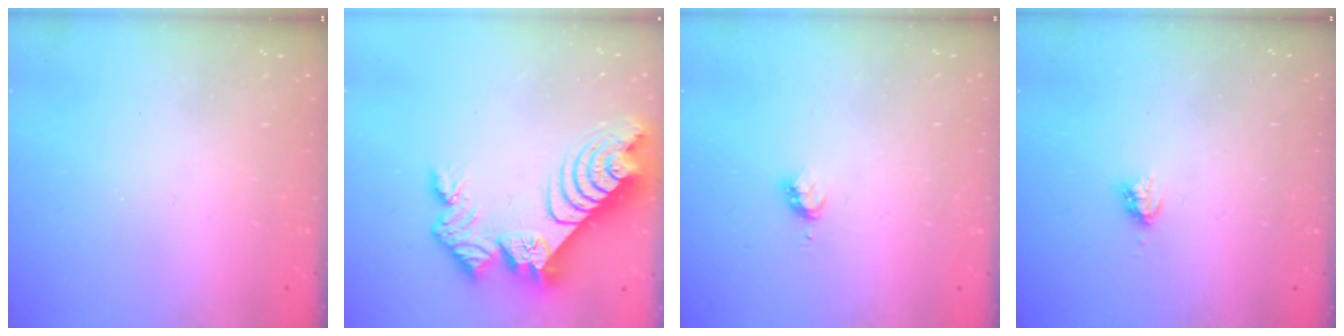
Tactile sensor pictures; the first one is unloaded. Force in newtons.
{"total": 15.0, "press": 15.0, "slide": 1.4}
{"total": 2.9, "press": 2.8, "slide": 0.4}
{"total": 4.0, "press": 4.0, "slide": 0.4}